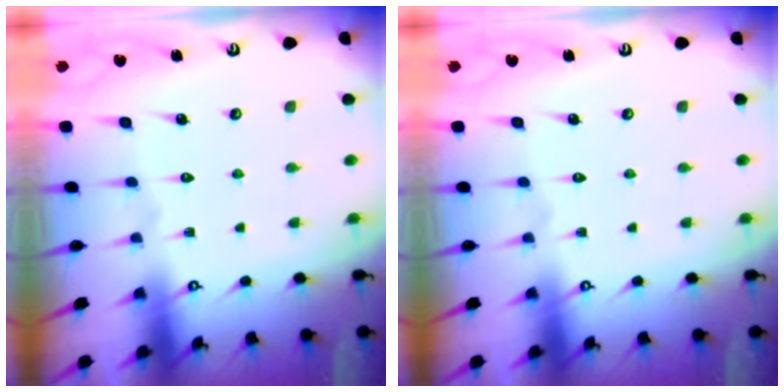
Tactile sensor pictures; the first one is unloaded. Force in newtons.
{"total": 0.0}